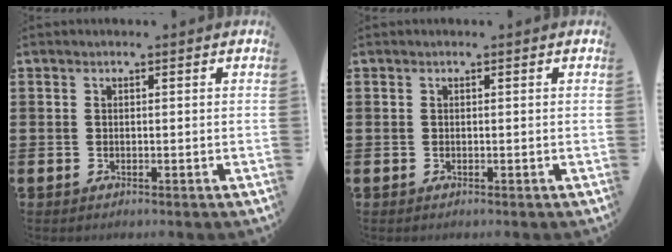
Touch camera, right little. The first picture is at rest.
{"total": 0.0}